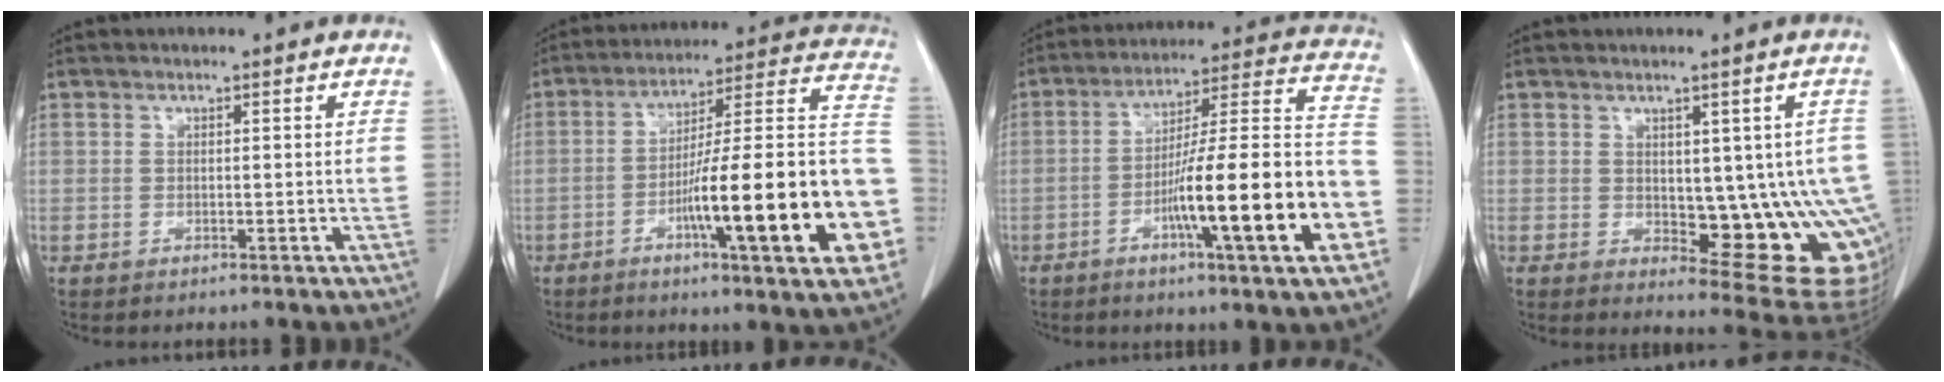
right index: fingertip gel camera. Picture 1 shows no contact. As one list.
[{"total": 24.1, "force": [-7.3, 2.2, 22.9], "torque": [-0.254, 0.015, -0.103]}, {"total": 20.7, "force": [-6.9, 0.8, 19.5], "torque": [-0.263, 0.008, -0.107]}, {"total": 13.1, "force": [-1.2, 5.7, 11.7], "torque": [-0.096, 0.001, 0.002]}]